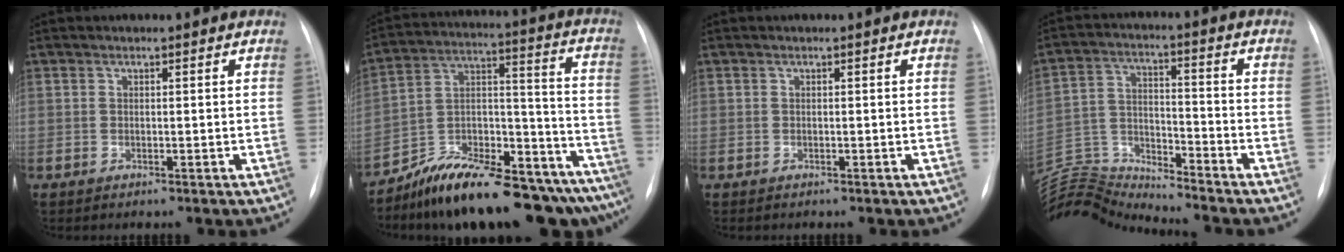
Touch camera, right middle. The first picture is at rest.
{"total": 23.3, "force": [-19.7, 5.6, 11.2], "torque": [-0.119, 0.037, -0.301]}
{"total": 0.0}
{"total": 13.4, "force": [-13.3, -1.2, 0.3], "torque": [-0.011, 0.035, -0.249]}